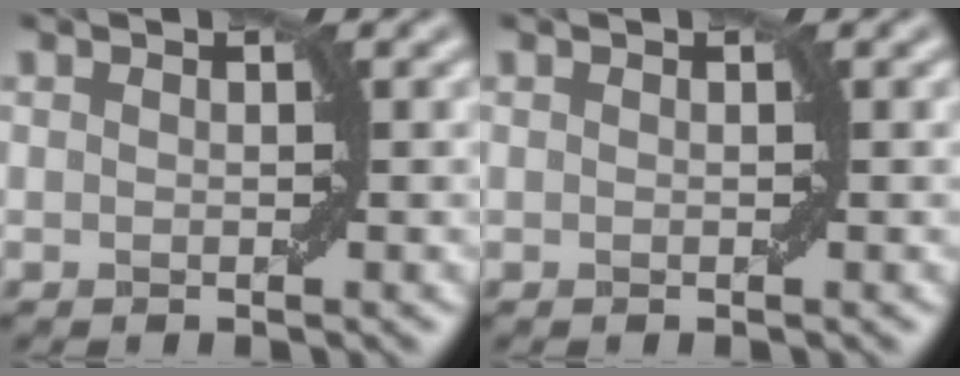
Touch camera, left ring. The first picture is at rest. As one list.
[{"total": 0.0}]